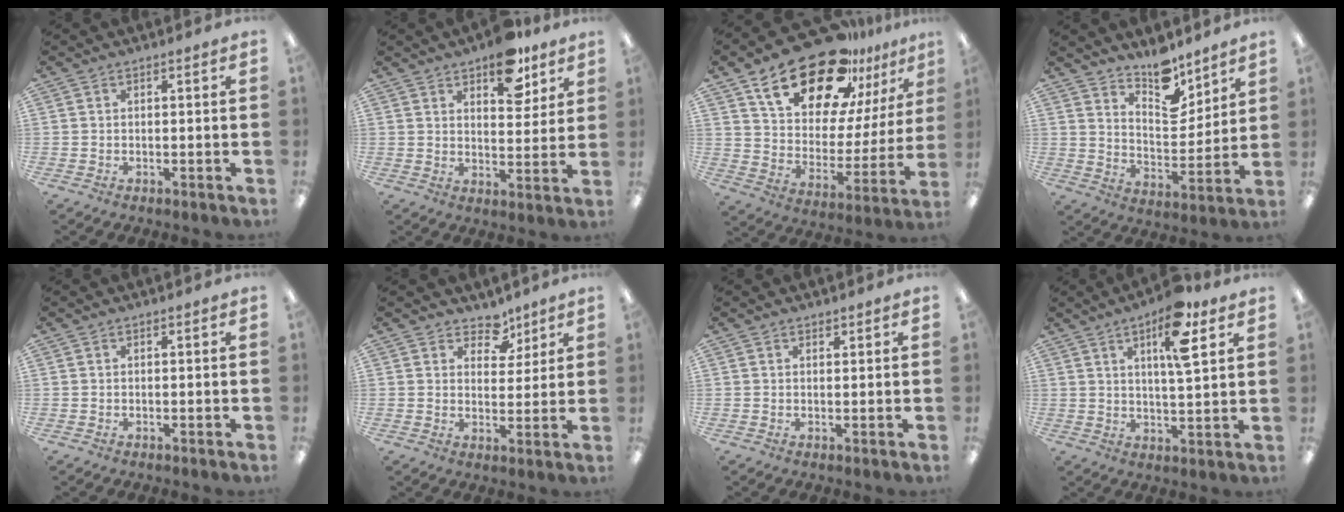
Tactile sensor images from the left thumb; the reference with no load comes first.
{"total": 11.4, "force": [7.9, 5.7, 5.8], "torque": [-0.056, -0.044, 0.135]}
{"total": 24.1, "force": [17.6, 10.5, 12.7], "torque": [-0.210, -0.109, 0.308]}
{"total": 12.0, "force": [9.8, 5.1, 4.8], "torque": [-0.061, -0.073, 0.177]}
{"total": 0.0}
{"total": 6.6, "force": [4.9, 4.0, 1.7], "torque": [-0.015, -0.031, 0.086]}
{"total": 1.1, "force": [1.0, 0.4, 0.0], "torque": [0.000, -0.001, 0.020]}
{"total": 11.8, "force": [6.2, 3.4, 9.4], "torque": [-0.145, -0.019, 0.099]}